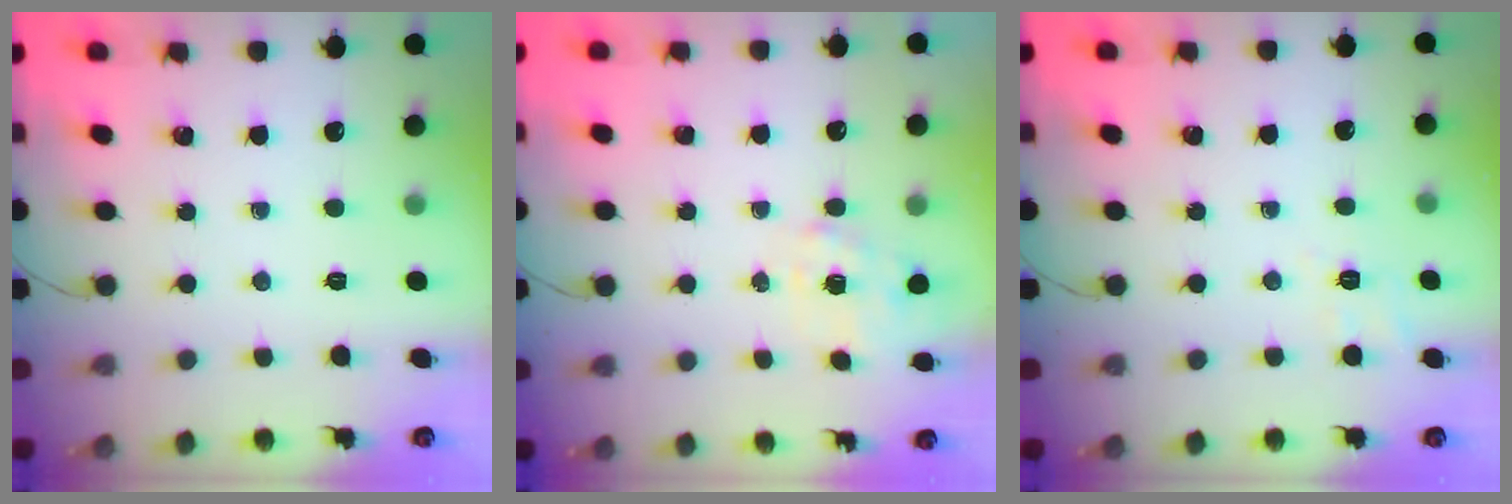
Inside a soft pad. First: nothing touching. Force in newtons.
{"total": 2.2, "press": 2.1, "slide": 0.7}
{"total": 3.8, "press": 3.2, "slide": 2.2}